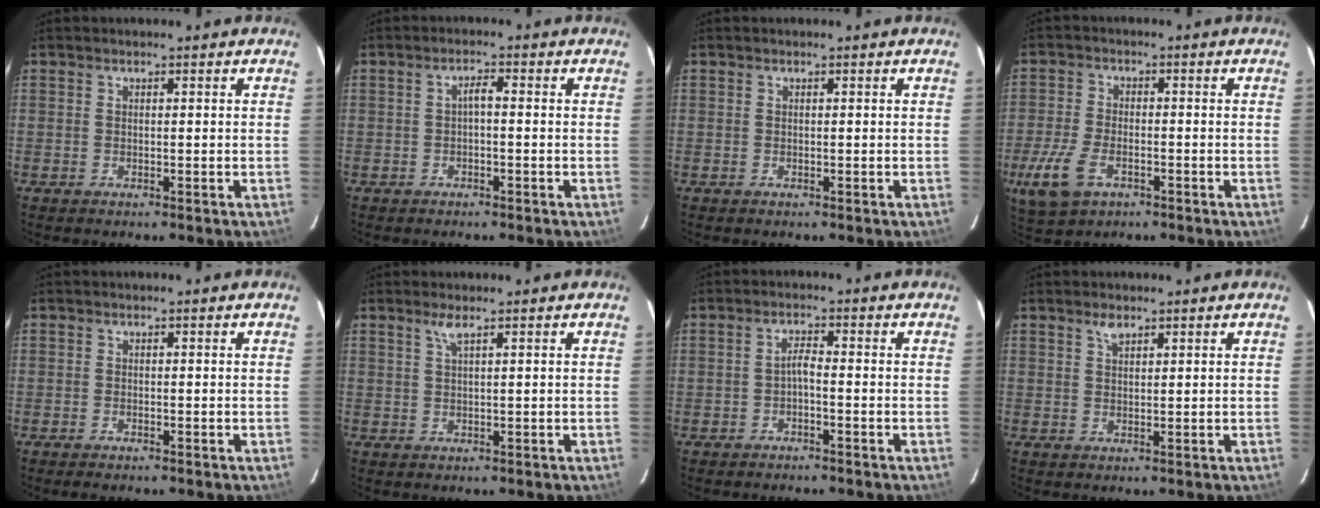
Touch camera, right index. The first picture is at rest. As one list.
[{"total": 1.7, "force": [-0.5, 0.4, 1.6], "torque": [-0.030, 0.009, -0.008]}, {"total": 0.0}, {"total": 9.3, "force": [-4.4, 5.1, 6.4], "torque": [-0.157, -0.013, -0.081]}, {"total": 1.1, "force": [-1.0, 0.3, 0.4], "torque": [-0.009, -0.004, -0.019]}, {"total": 1.6, "force": [1.0, -0.2, 1.2], "torque": [-0.026, 0.002, 0.022]}, {"total": 1.8, "force": [-1.1, 0.2, 1.4], "torque": [-0.029, 0.007, -0.020]}, {"total": 1.8, "force": [1.3, 0.8, 1.0], "torque": [-0.016, 0.004, 0.023]}]